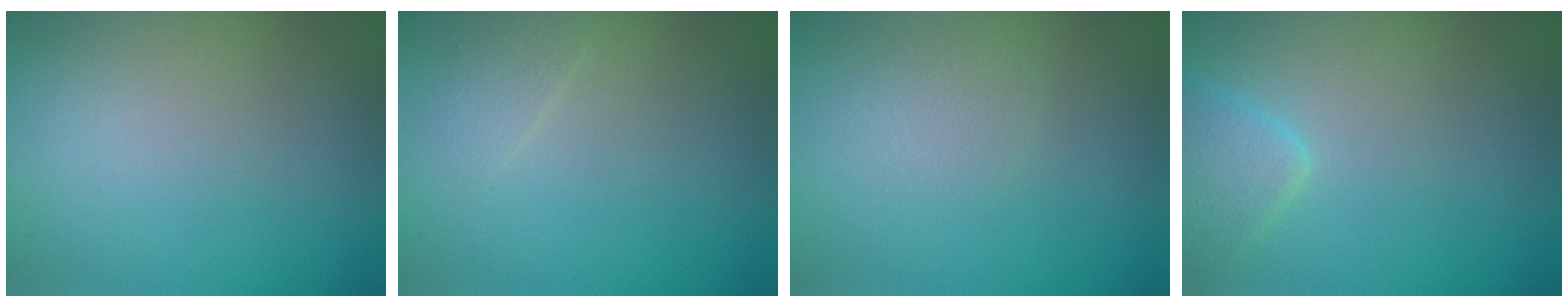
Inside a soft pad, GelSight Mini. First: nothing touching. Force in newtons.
{"total": 0.9, "press": 0.9, "slide": 0.0}
{"total": 1.3, "press": 1.3, "slide": 0.2}
{"total": 2.1, "press": 2.1, "slide": 0.1}